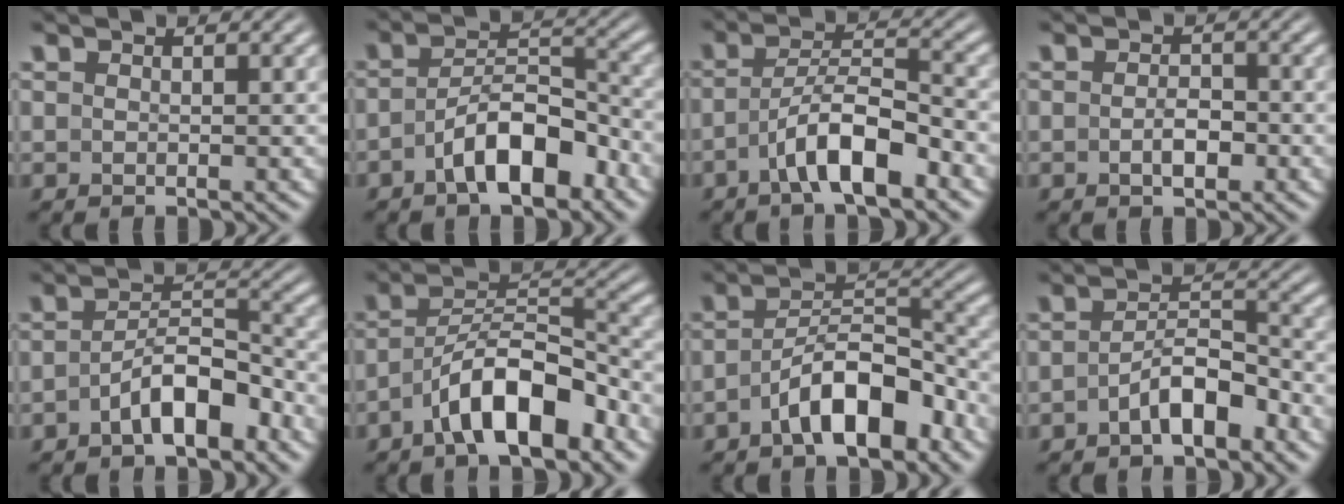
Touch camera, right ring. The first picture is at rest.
{"total": 5.6, "force": [-3.2, 2.4, 3.9], "torque": [-0.052, -0.004, -0.050]}
{"total": 4.8, "force": [-2.6, 1.5, 3.7], "torque": [-0.058, -0.008, -0.040]}
{"total": 1.8, "force": [-0.9, 0.8, 1.4], "torque": [-0.021, -0.001, -0.014]}
{"total": 4.7, "force": [-3.1, 1.8, 3.1], "torque": [-0.041, -0.004, -0.048]}
{"total": 6.7, "force": [-3.1, 3.2, 5.1], "torque": [-0.081, -0.010, -0.047]}
{"total": 6.2, "force": [-3.3, 2.8, 4.5], "torque": [-0.066, -0.005, -0.050]}
{"total": 4.0, "force": [-2.9, 1.4, 2.4], "torque": [-0.033, -0.006, -0.045]}